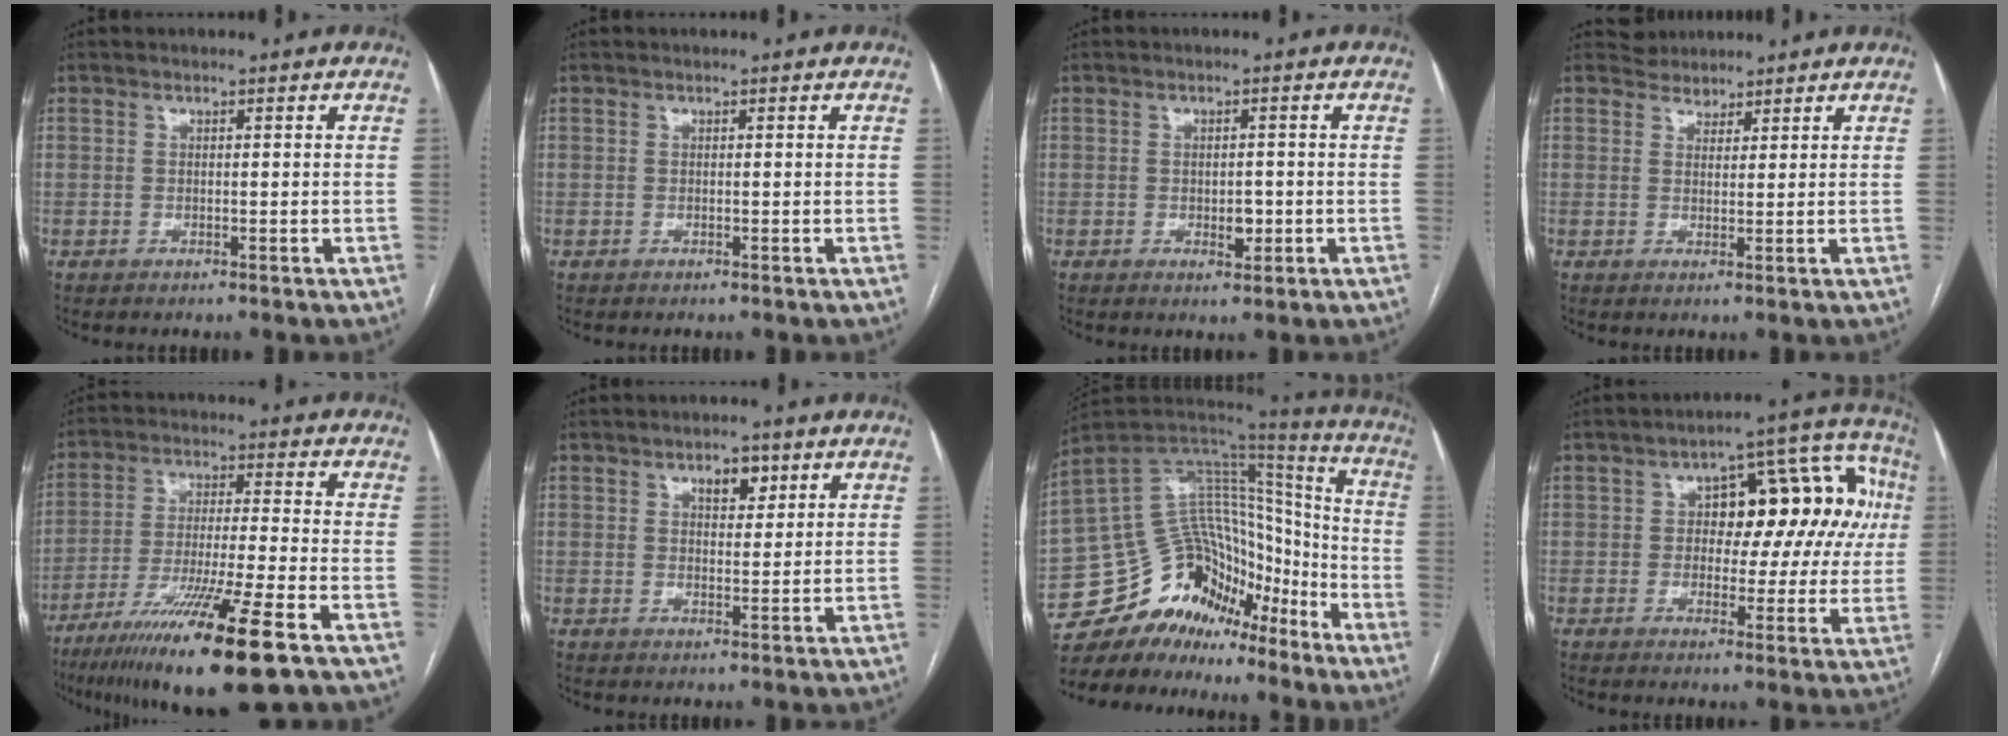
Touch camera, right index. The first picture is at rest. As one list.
[{"total": 0.0}, {"total": 2.3, "force": [-0.6, 1.3, 1.9], "torque": [-0.030, 0.000, -0.004]}, {"total": 3.0, "force": [2.5, 1.6, -0.4], "torque": [0.010, 0.012, 0.039]}, {"total": 17.1, "force": [-10.5, -0.3, 13.6], "torque": [-0.231, -0.046, -0.183]}, {"total": 3.7, "force": [2.0, 1.8, 2.5], "torque": [-0.038, 0.004, 0.033]}, {"total": 18.5, "force": [-13.6, 10.6, 6.8], "torque": [-0.121, 0.091, -0.222]}, {"total": 14.4, "force": [2.1, 7.4, 12.2], "torque": [-0.137, 0.057, 0.031]}]